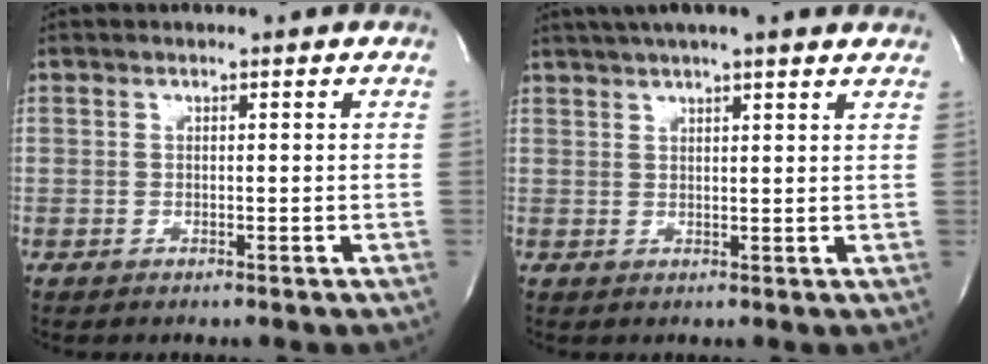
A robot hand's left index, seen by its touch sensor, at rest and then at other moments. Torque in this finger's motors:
{"motor_torque": [0.27, -0.29, 0.69, 0.17]}